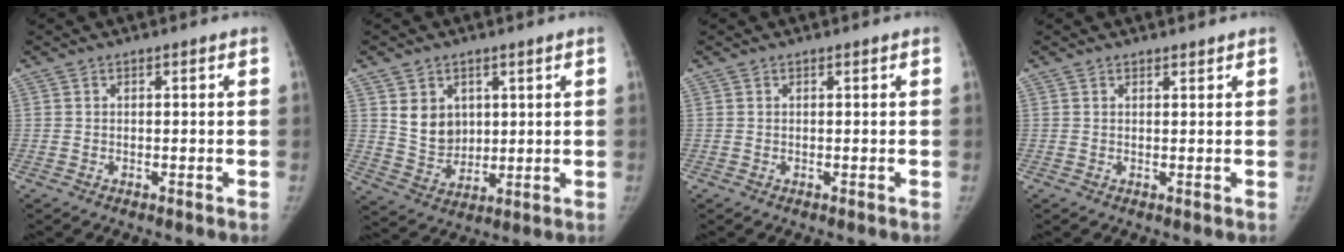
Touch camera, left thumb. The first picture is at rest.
{"total": 7.8, "force": [2.7, 6.3, 3.6], "torque": [-0.030, -0.023, 0.064]}
{"total": 0.0}
{"total": 0.8, "force": [0.7, 0.3, 0.0], "torque": [0.005, -0.006, 0.011]}